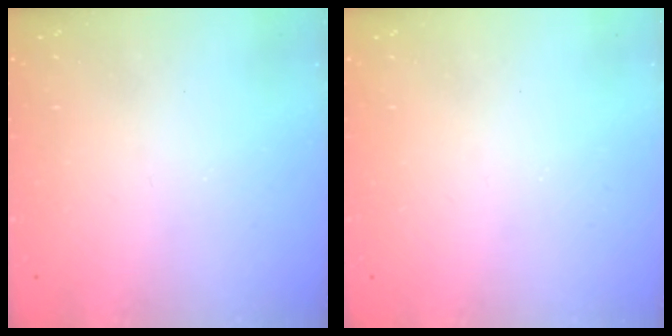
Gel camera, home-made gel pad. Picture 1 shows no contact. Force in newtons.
{"total": 0.0}